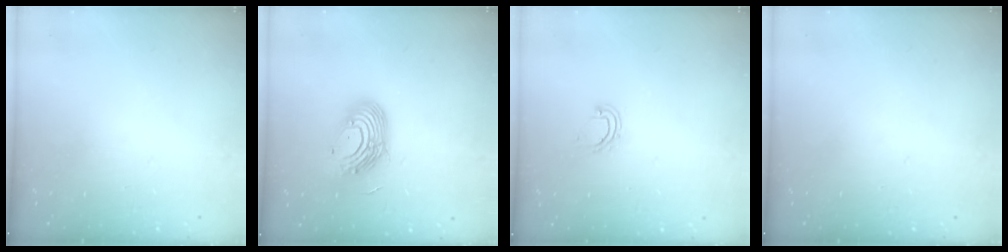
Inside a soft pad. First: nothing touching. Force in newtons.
{"total": 12.4, "press": 12.3, "slide": 1.8}
{"total": 5.0, "press": 5.0, "slide": 0.2}
{"total": 0.0}